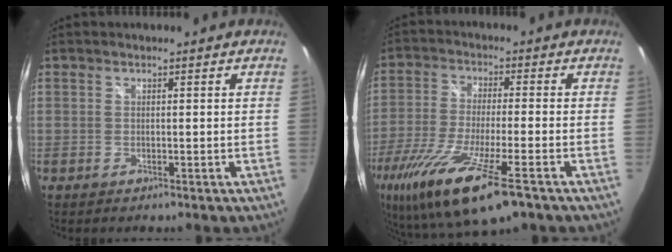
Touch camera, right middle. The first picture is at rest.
{"total": 19.6, "force": [-11.5, 3.8, 15.5], "torque": [-0.312, -0.075, -0.206]}